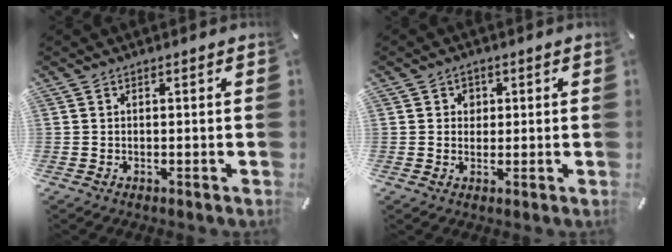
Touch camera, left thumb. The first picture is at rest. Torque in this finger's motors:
{"motor_torque": [0.20, -0.35, 0.02, 0.09, -0.02]}